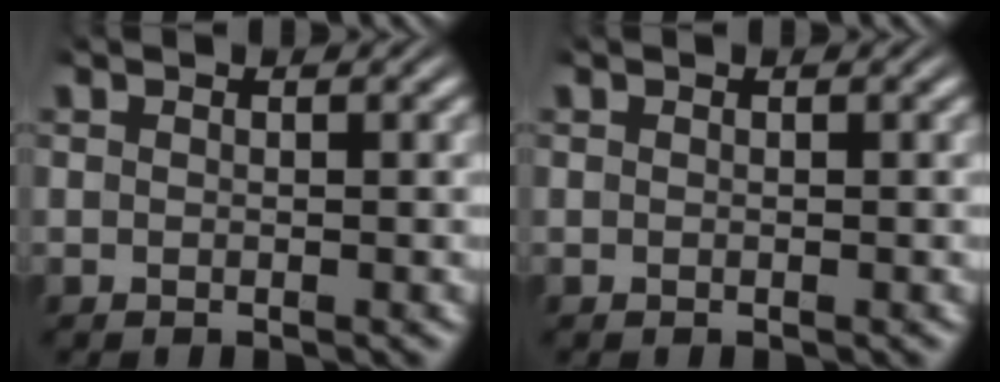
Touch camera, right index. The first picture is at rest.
{"total": 0.0}